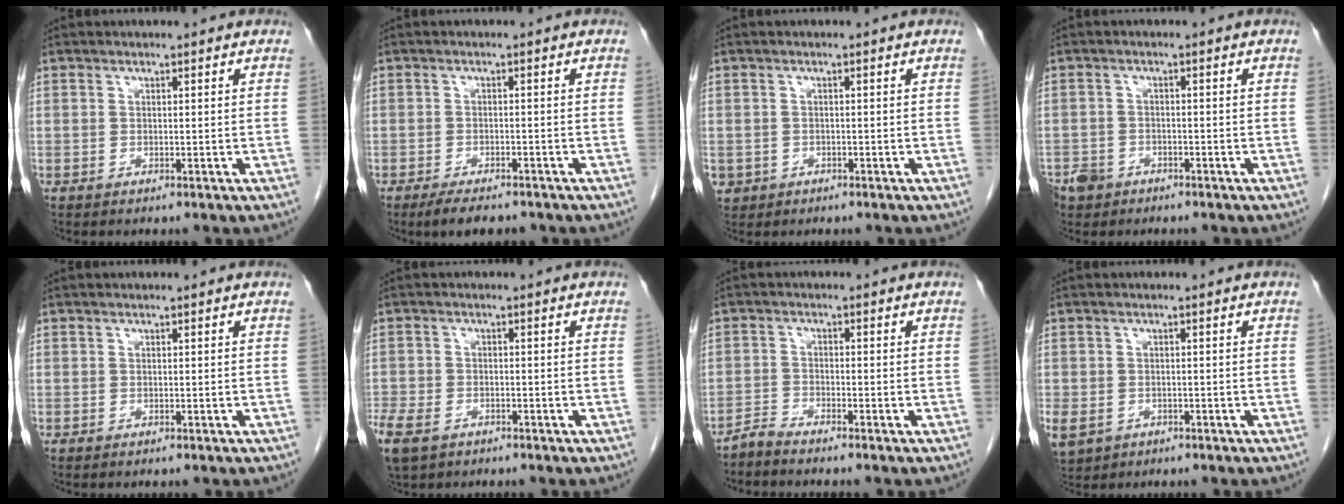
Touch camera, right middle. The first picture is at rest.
{"total": 4.9, "force": [-3.9, 1.5, 2.6], "torque": [-0.046, -0.009, -0.057]}
{"total": 2.8, "force": [-1.3, 2.4, 0.3], "torque": [-0.004, 0.004, -0.019]}
{"total": 3.9, "force": [-2.7, 2.7, 0.7], "torque": [-0.013, 0.005, -0.046]}
{"total": 0.0}
{"total": 9.3, "force": [-5.7, 5.7, 4.7], "torque": [-0.125, -0.011, -0.092]}
{"total": 2.1, "force": [-2.1, -0.2, 0.1], "torque": [-0.001, -0.007, -0.044]}
{"total": 9.5, "force": [-4.1, 7.6, 3.9], "torque": [-0.120, -0.007, -0.056]}